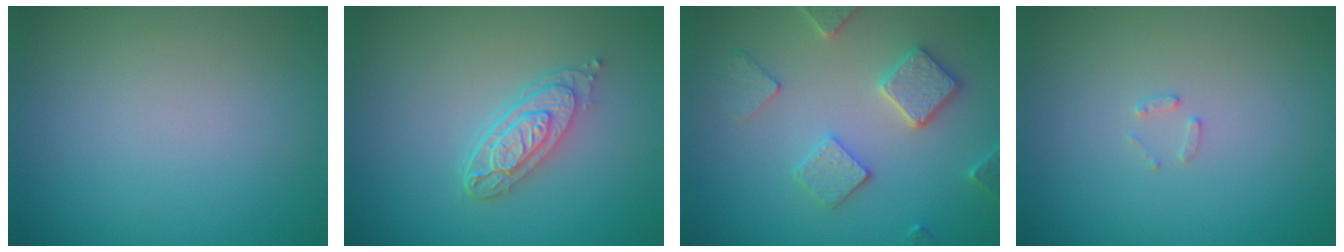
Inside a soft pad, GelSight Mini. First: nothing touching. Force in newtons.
{"total": 3.9, "press": 3.0, "slide": 2.5}
{"total": 3.7, "press": 3.6, "slide": 0.8}
{"total": 0.9, "press": 0.9, "slide": 0.2}